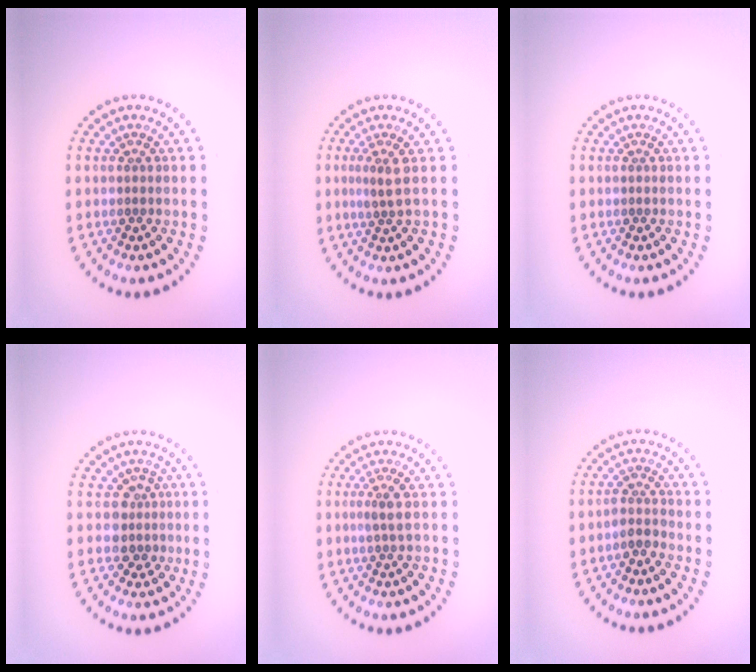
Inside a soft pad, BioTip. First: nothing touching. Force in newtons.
{"total": 2.0, "press": 1.4, "slide": 1.4}
{"total": 0.0}
{"total": 2.4, "press": 1.9, "slide": 1.5}
{"total": 1.5, "press": 1.2, "slide": 0.9}
{"total": 1.7, "press": 1.4, "slide": 0.8}